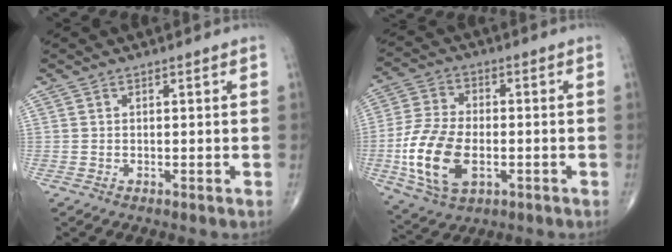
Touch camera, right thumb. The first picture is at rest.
{"total": 14.5, "force": [-3.5, 8.2, 11.4], "torque": [-0.229, 0.003, -0.062]}